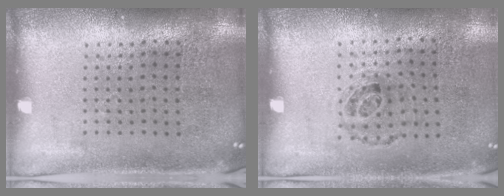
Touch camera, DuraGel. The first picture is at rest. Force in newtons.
{"total": 0.9, "press": 0.7, "slide": 0.6}